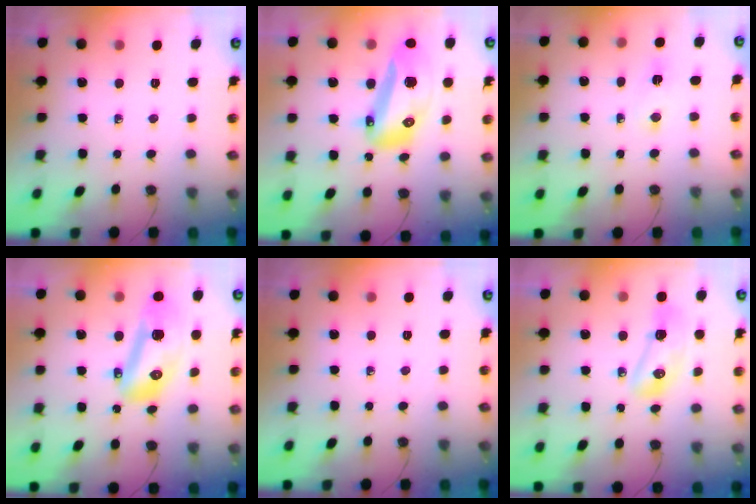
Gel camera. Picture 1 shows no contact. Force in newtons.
{"total": 28.5, "press": 22.7, "slide": 17.3}
{"total": 2.9, "press": 1.6, "slide": 2.4}
{"total": 15.9, "press": 15.8, "slide": 2.0}
{"total": 0.0}
{"total": 10.0, "press": 10.0, "slide": 0.8}